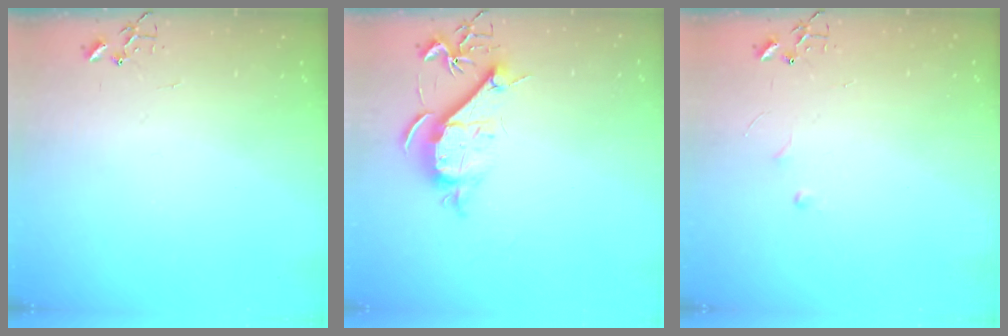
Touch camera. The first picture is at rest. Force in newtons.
{"total": 10.6, "press": 10.6, "slide": 0.8}
{"total": 3.4, "press": 3.4, "slide": 0.5}